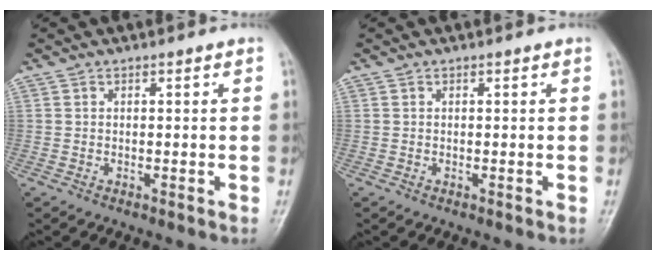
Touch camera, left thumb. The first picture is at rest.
{"total": 0.0}